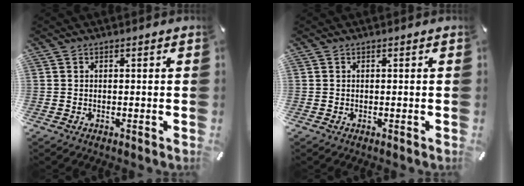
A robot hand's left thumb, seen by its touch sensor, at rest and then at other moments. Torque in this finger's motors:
{"motor_torque": [0.13, 0.14, -0.02, -0.01, 0.00]}